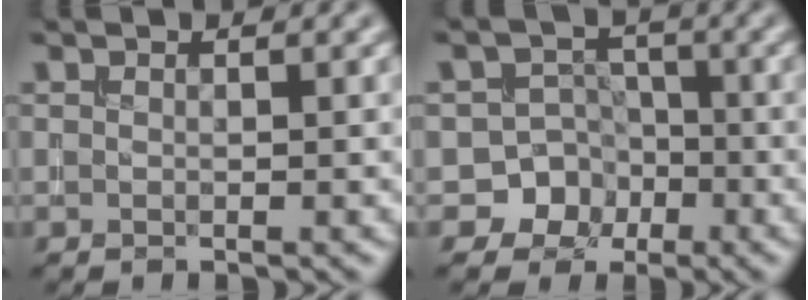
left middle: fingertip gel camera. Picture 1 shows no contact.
{"total": 5.9, "force": [-2.6, 5.2, 0.6], "torque": [0.021, -0.002, -0.063]}